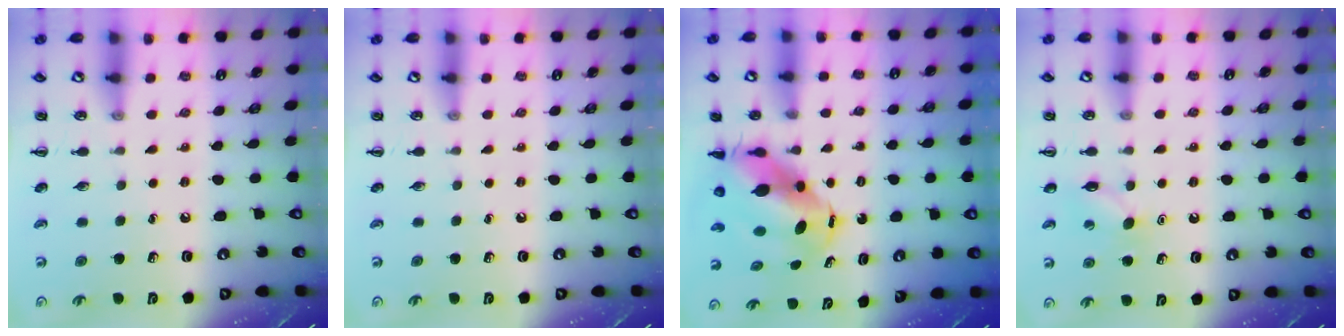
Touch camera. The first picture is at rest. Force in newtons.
{"total": 0.0}
{"total": 8.9, "press": 8.5, "slide": 2.5}
{"total": 6.4, "press": 6.2, "slide": 1.5}